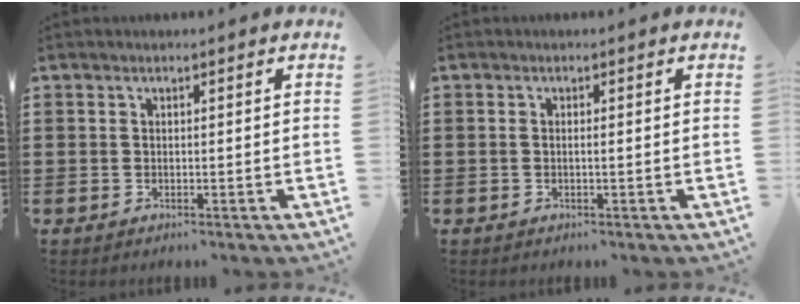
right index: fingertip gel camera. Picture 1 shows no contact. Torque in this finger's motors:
{"motor_torque": [-0.19, 0.24, 0.06, -0.01]}